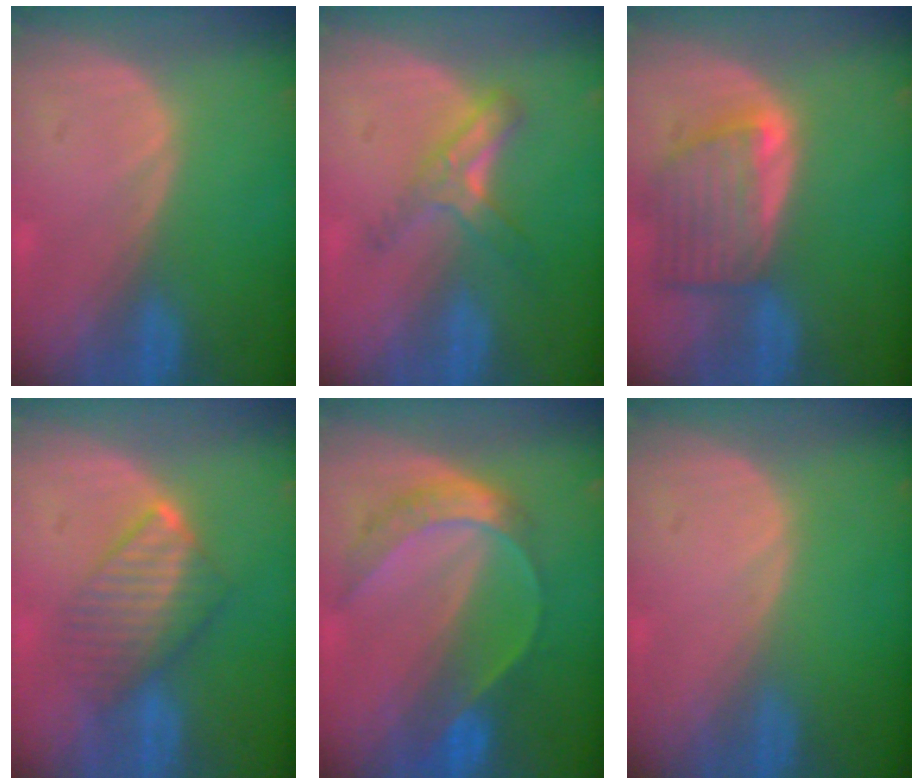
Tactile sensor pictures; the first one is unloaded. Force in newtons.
{"total": 5.5, "press": 4.9, "slide": 2.6}
{"total": 7.7, "press": 7.0, "slide": 3.2}
{"total": 6.4, "press": 6.4, "slide": 0.8}
{"total": 7.5, "press": 6.3, "slide": 4.1}
{"total": 0.0}